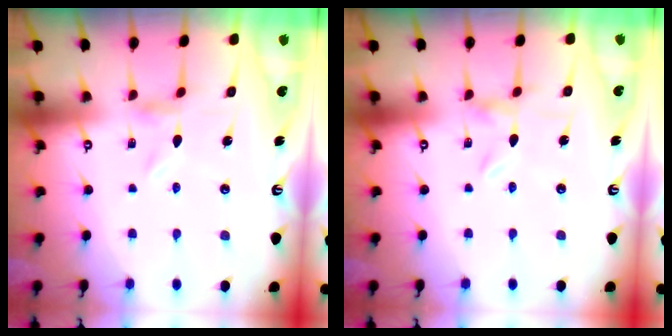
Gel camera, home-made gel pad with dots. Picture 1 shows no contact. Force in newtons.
{"total": 0.0}